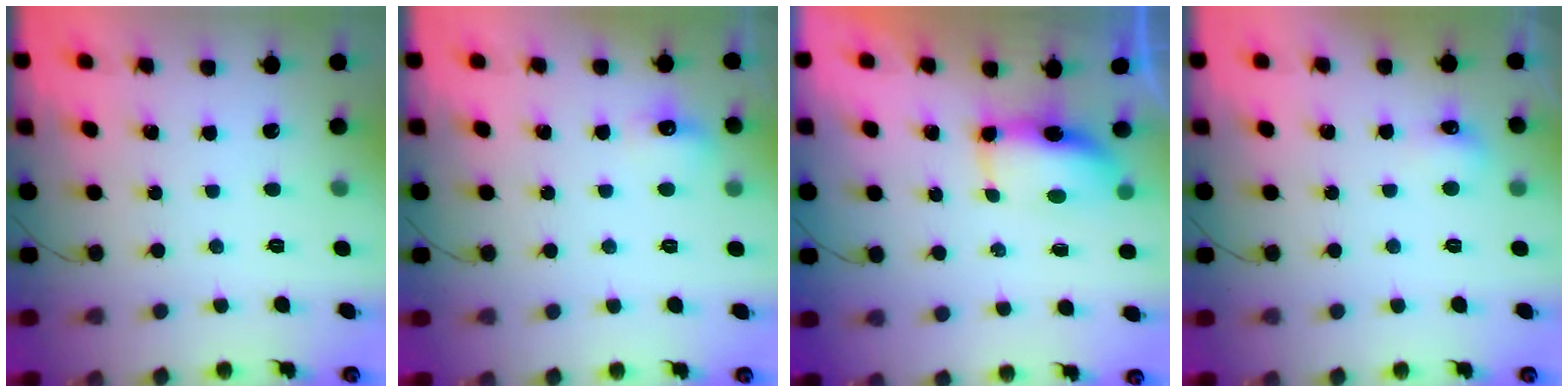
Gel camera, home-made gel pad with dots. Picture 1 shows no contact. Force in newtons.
{"total": 6.2, "press": 5.9, "slide": 2.0}
{"total": 6.4, "press": 6.3, "slide": 1.2}
{"total": 4.9, "press": 4.8, "slide": 0.9}